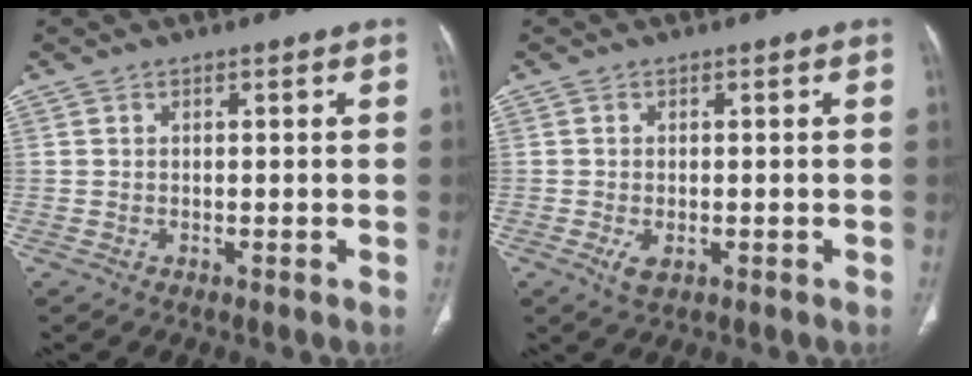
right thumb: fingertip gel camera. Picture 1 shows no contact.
{"total": 2.8, "force": [-1.0, 1.5, 2.1], "torque": [-0.041, -0.004, -0.013]}